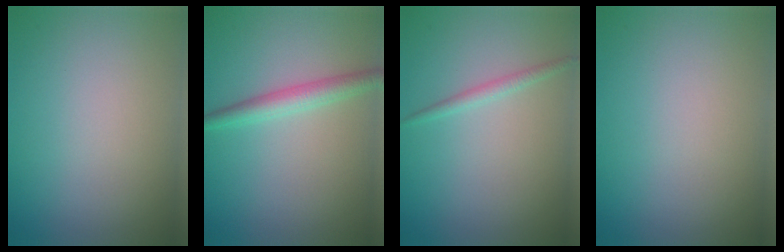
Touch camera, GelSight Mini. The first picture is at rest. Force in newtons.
{"total": 2.6, "press": 2.6, "slide": 0.1}
{"total": 1.1, "press": 1.1, "slide": 0.0}
{"total": 0.0}